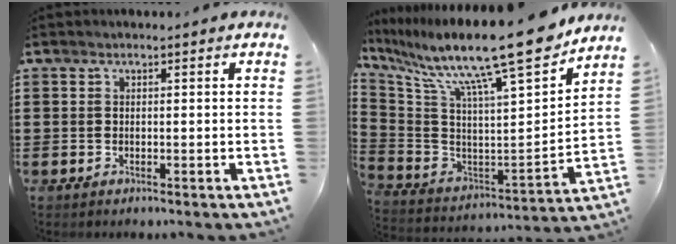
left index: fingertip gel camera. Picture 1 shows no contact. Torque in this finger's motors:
{"motor_torque": [1.56, 0.03, 1.05, 0.21]}